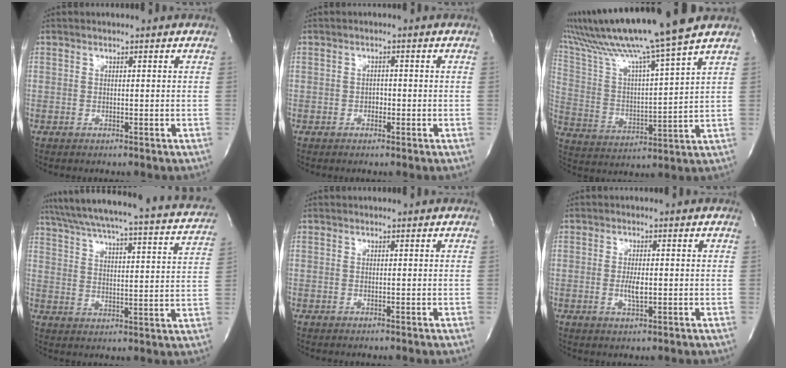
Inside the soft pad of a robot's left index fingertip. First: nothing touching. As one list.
[{"total": 1.2, "force": [-0.6, 0.8, 0.7], "torque": [-0.008, 0.002, -0.010]}, {"total": 19.6, "force": [15.9, -1.5, 11.3], "torque": [-0.213, 0.003, 0.269]}, {"total": 30.2, "force": [27.2, 2.6, 12.6], "torque": [-0.206, -0.046, 0.340]}, {"total": 0.0}, {"total": 2.9, "force": [-0.5, 0.7, 2.7], "torque": [-0.055, -0.005, -0.006]}]